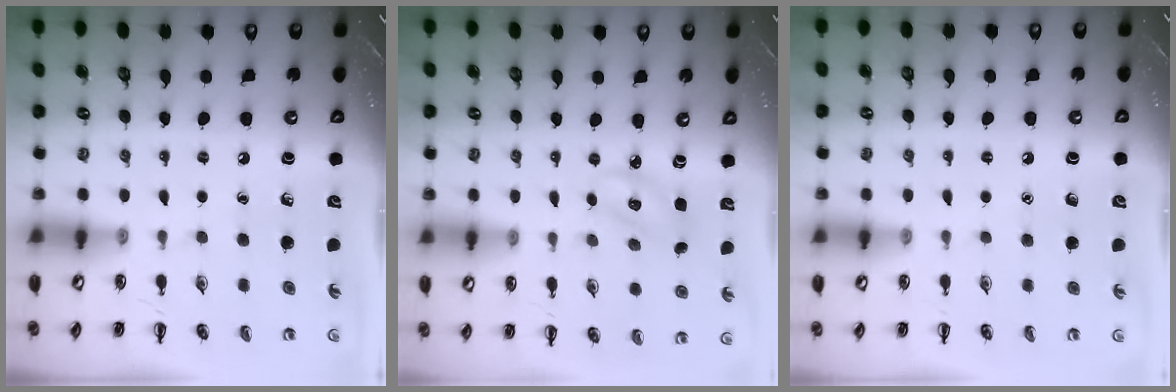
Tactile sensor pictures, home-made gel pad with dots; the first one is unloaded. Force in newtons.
{"total": 2.6, "press": 2.5, "slide": 0.5}
{"total": 1.5, "press": 1.4, "slide": 0.1}